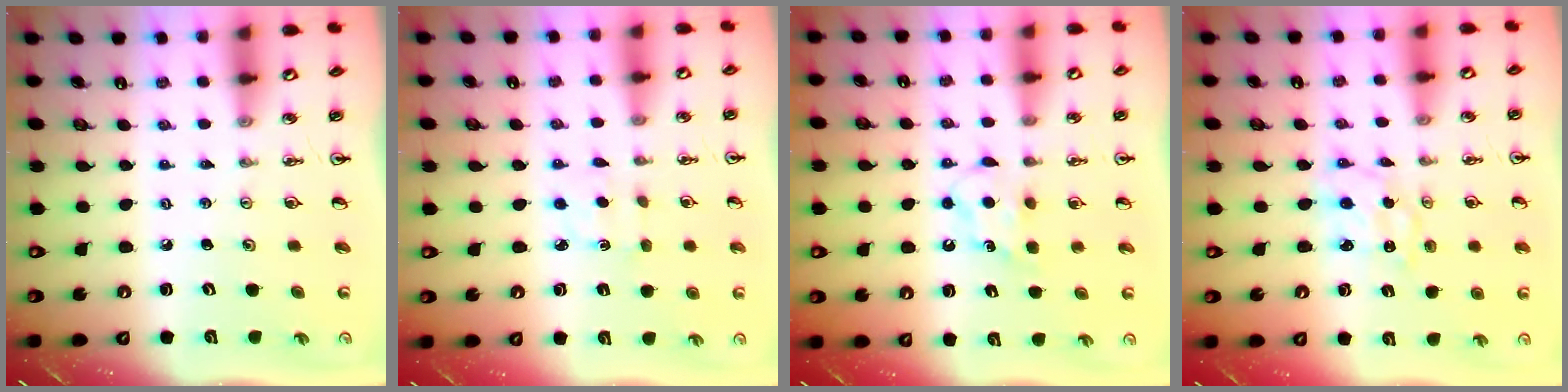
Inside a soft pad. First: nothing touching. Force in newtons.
{"total": 2.3, "press": 2.3, "slide": 0.3}
{"total": 5.8, "press": 5.8, "slide": 0.6}
{"total": 1.4, "press": 1.4, "slide": 0.0}